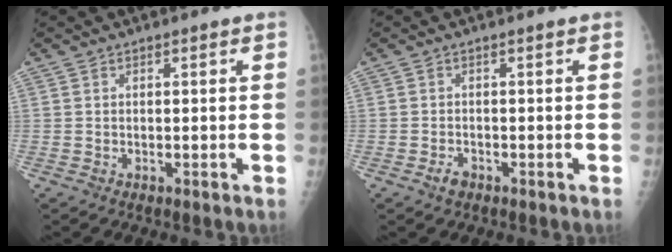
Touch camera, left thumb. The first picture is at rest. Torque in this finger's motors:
{"motor_torque": [-0.54, 0.34, -0.10, 0.03, -0.01]}